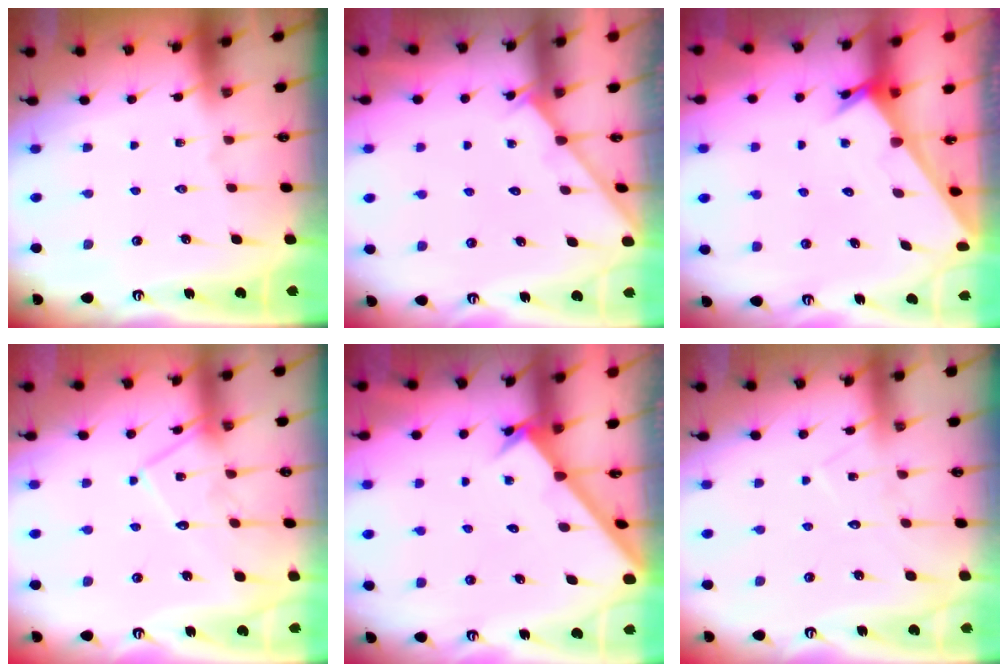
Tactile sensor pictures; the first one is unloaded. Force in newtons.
{"total": 2.0, "press": 2.0, "slide": 0.2}
{"total": 2.5, "press": 2.5, "slide": 0.1}
{"total": 10.8, "press": 10.8, "slide": 0.4}
{"total": 2.1, "press": 2.1, "slide": 0.2}
{"total": 6.2, "press": 6.2, "slide": 0.4}